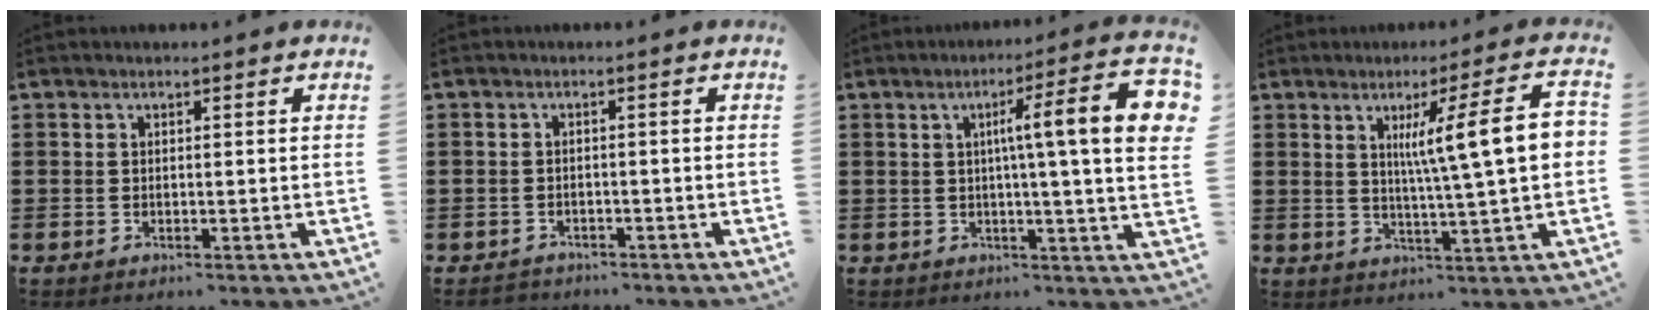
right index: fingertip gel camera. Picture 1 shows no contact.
{"total": 1.6, "force": [-1.5, 0.6, -0.1], "torque": [-0.003, 0.003, -0.035]}
{"total": 12.0, "force": [2.2, 0.5, 11.8], "torque": [-0.191, -0.005, 0.028]}
{"total": 11.3, "force": [1.9, 0.6, 11.2], "torque": [-0.187, -0.003, 0.025]}